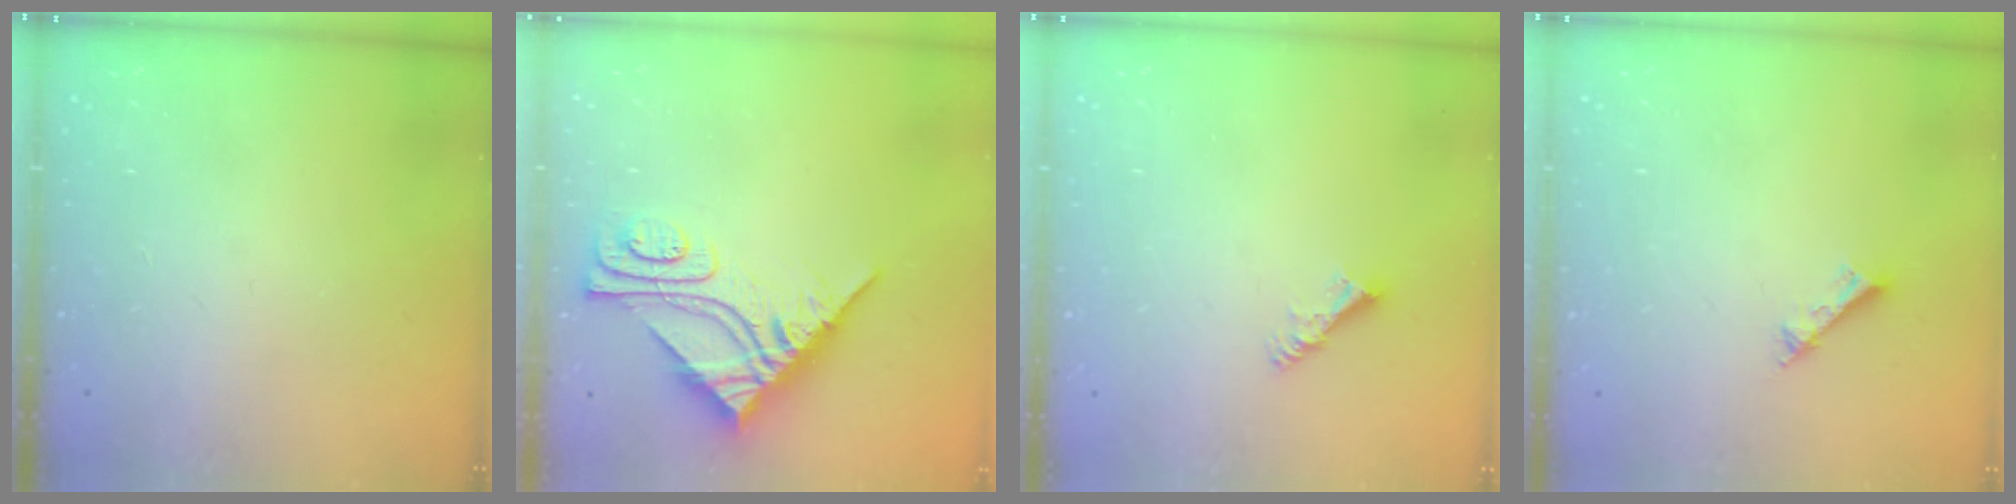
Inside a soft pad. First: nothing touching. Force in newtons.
{"total": 10.6, "press": 10.5, "slide": 1.0}
{"total": 4.2, "press": 4.1, "slide": 0.5}
{"total": 2.2, "press": 2.1, "slide": 0.4}